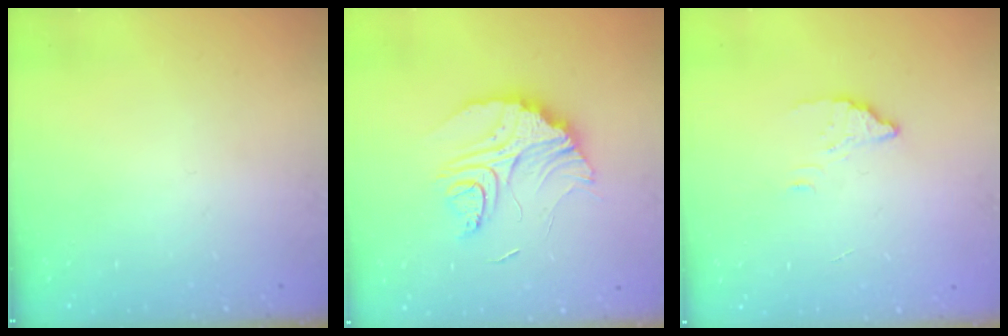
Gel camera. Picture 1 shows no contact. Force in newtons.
{"total": 13.4, "press": 13.3, "slide": 0.9}
{"total": 2.9, "press": 2.9, "slide": 0.2}